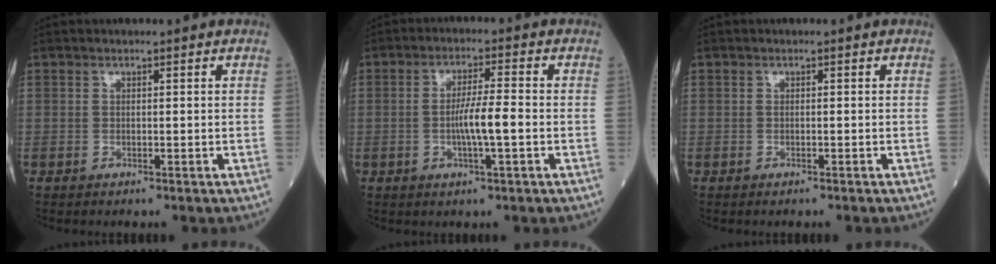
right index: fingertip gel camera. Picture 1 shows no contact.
{"total": 5.3, "force": [-1.1, 0.1, 5.2], "torque": [-0.098, -0.001, -0.022]}
{"total": 1.0, "force": [-0.9, 0.0, 0.4], "torque": [-0.006, -0.001, -0.012]}